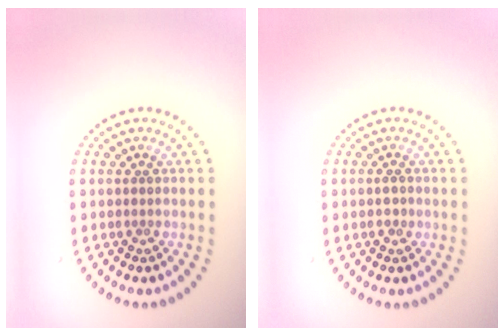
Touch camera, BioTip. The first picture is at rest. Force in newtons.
{"total": 1.1, "press": 1.0, "slide": 0.3}